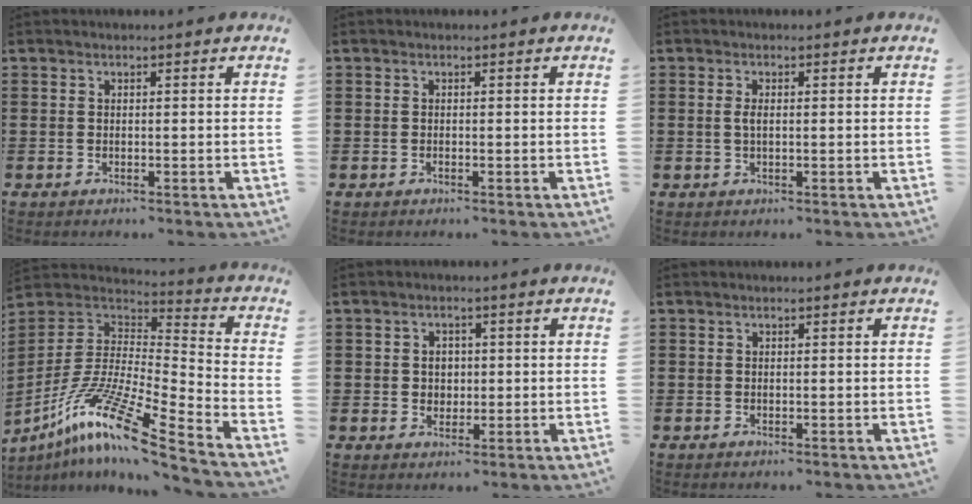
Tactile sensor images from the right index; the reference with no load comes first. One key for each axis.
{"total": 0.0}
{"total": 1.5, "fx": 0.0, "fy": 0.5, "fz": 1.5, "tx": -0.036, "ty": -0.001, "tz": -0.004}
{"total": 13.7, "fx": -9.2, "fy": 0.7, "fz": 10.1, "tx": -0.202, "ty": -0.002, "tz": -0.182}
{"total": 2.4, "fx": 0.2, "fy": 2.2, "fz": 1.0, "tx": -0.028, "ty": 0.007, "tz": 0.001}
{"total": 0.0}